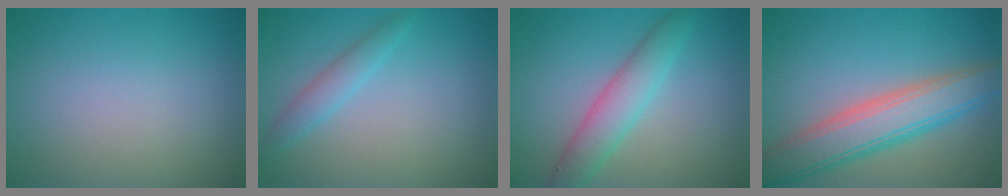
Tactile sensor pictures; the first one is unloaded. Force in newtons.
{"total": 1.9, "press": 1.9, "slide": 0.1}
{"total": 4.1, "press": 4.1, "slide": 0.1}
{"total": 6.6, "press": 6.6, "slide": 0.2}